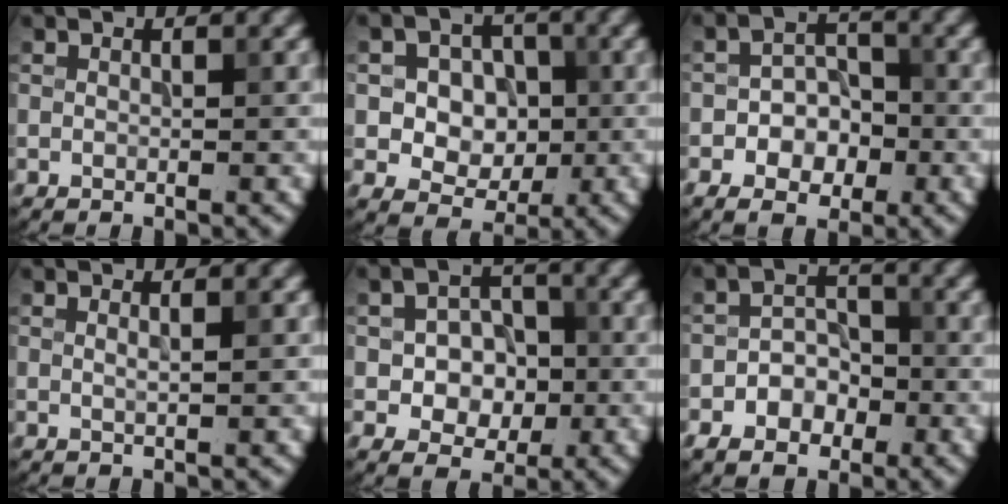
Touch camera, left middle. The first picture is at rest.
{"total": 6.5, "force": [0.5, 5.6, 3.3], "torque": [-0.032, 0.019, -0.006]}
{"total": 4.5, "force": [-1.8, 3.2, 2.6], "torque": [-0.015, 0.004, -0.044]}
{"total": 1.0, "force": [0.4, 0.3, 0.9], "torque": [-0.006, 0.002, 0.002]}
{"total": 5.1, "force": [-0.8, 3.9, 3.3], "torque": [-0.035, 0.000, -0.021]}
{"total": 3.8, "force": [-1.8, 2.8, 1.8], "torque": [-0.024, 0.001, -0.033]}